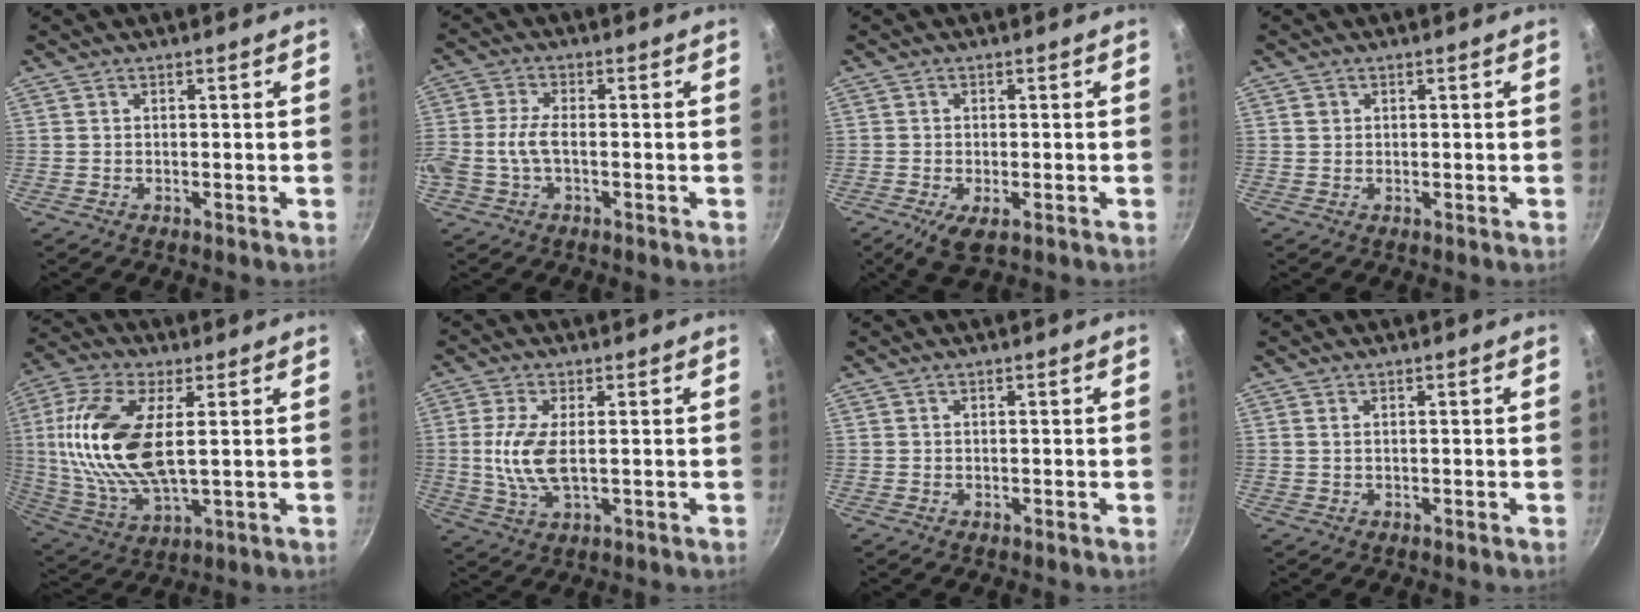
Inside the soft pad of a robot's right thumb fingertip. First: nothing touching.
{"total": 6.0, "force": [-1.2, 3.2, 4.9], "torque": [-0.105, 0.018, -0.030]}
{"total": 4.6, "force": [-2.0, 1.9, 3.7], "torque": [-0.068, -0.005, -0.031]}
{"total": 1.1, "force": [0.3, 1.0, 0.3], "torque": [-0.003, 0.005, 0.005]}
{"total": 19.0, "force": [3.1, 8.6, 16.6], "torque": [-0.342, -0.004, 0.059]}
{"total": 7.9, "force": [0.4, 3.2, 7.2], "torque": [-0.158, -0.004, 0.008]}
{"total": 0.0}
{"total": 0.5, "force": [0.2, 0.2, 0.5], "torque": [-0.010, 0.001, 0.005]}